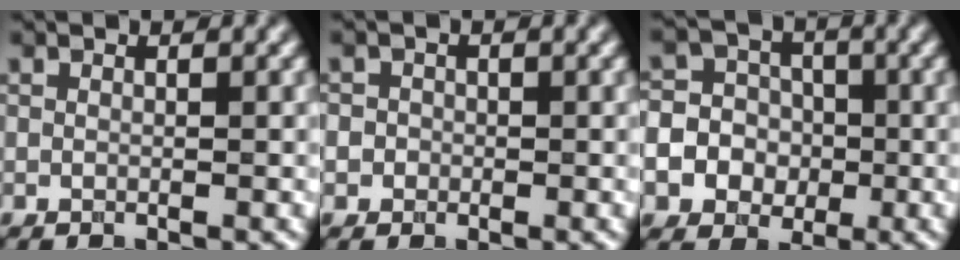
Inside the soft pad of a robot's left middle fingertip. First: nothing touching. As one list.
[{"total": 1.6, "force": [0.0, 1.5, 0.4], "torque": [0.016, 0.004, -0.014]}, {"total": 13.4, "force": [-3.9, 12.5, 2.6], "torque": [-0.095, -0.024, -0.090]}]